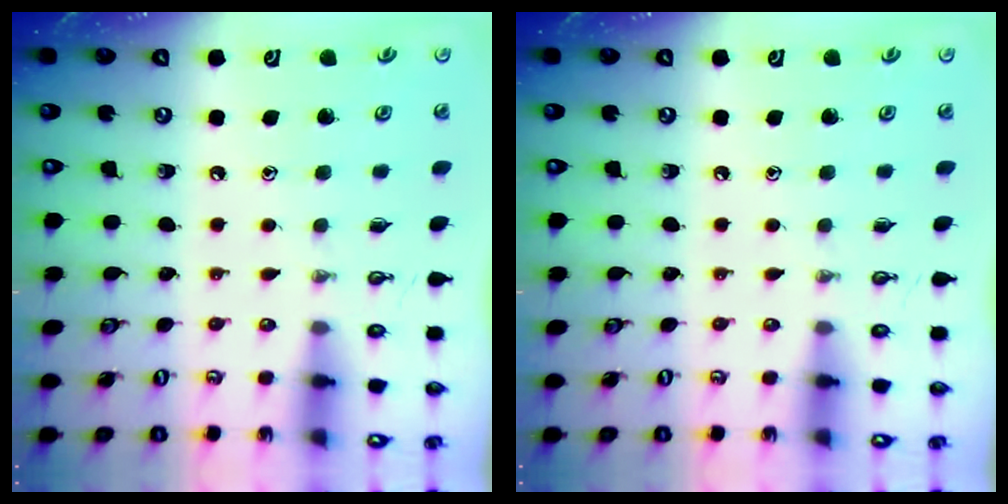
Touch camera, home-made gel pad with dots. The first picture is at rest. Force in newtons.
{"total": 0.0}